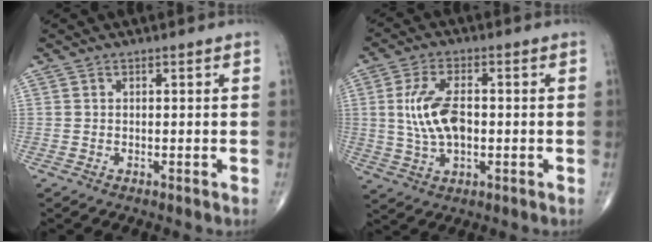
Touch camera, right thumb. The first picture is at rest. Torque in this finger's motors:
{"motor_torque": [-0.26, 0.26, 1.03, 0.01, 0.10]}